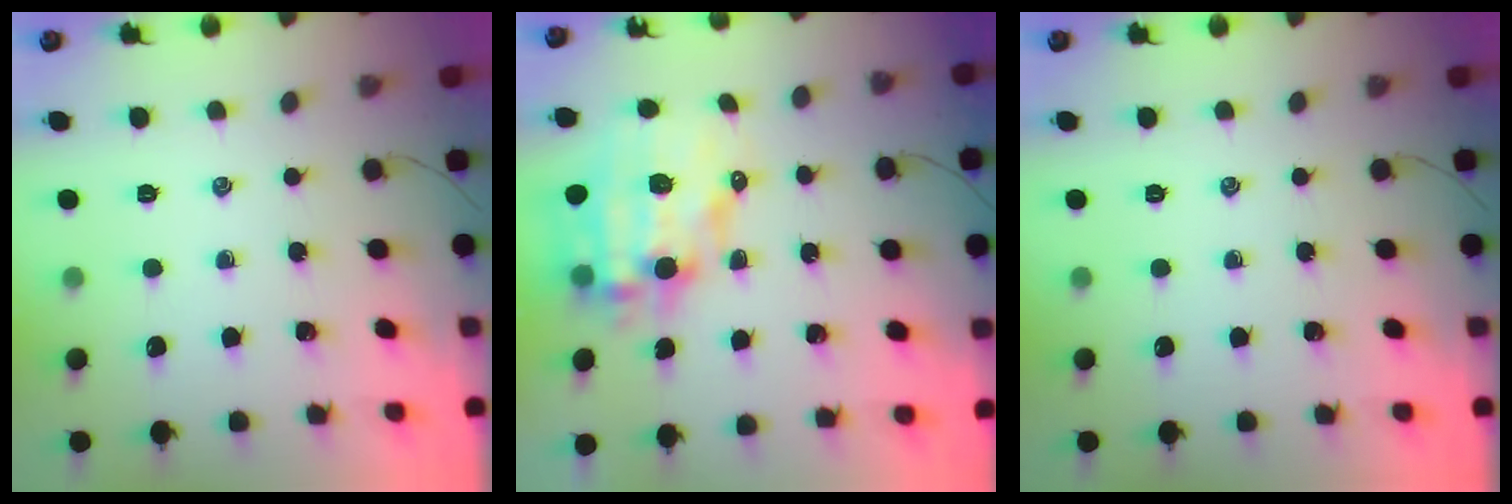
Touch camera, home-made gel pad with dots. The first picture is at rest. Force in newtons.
{"total": 12.4, "press": 11.9, "slide": 3.5}
{"total": 0.0}